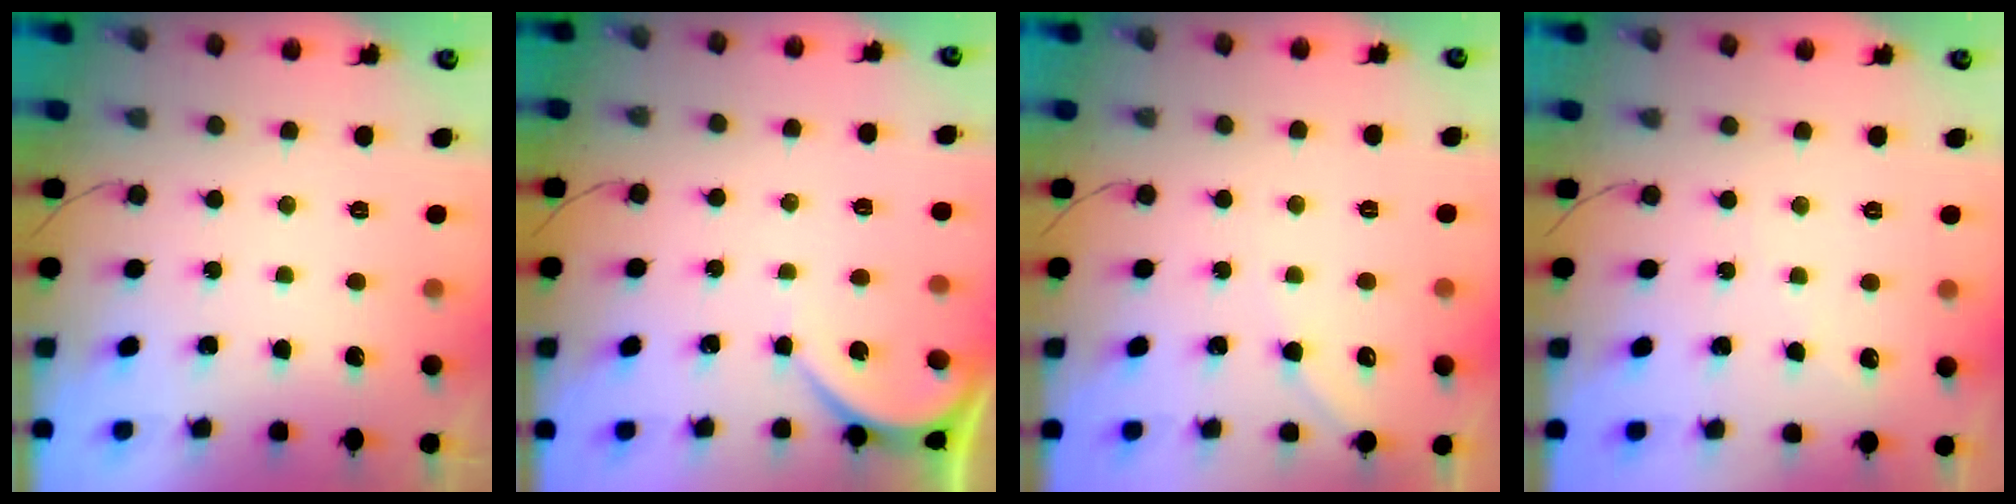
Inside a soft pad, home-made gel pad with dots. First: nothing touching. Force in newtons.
{"total": 3.0, "press": 3.0, "slide": 0.5}
{"total": 3.8, "press": 3.7, "slide": 0.5}
{"total": 3.6, "press": 3.6, "slide": 0.4}